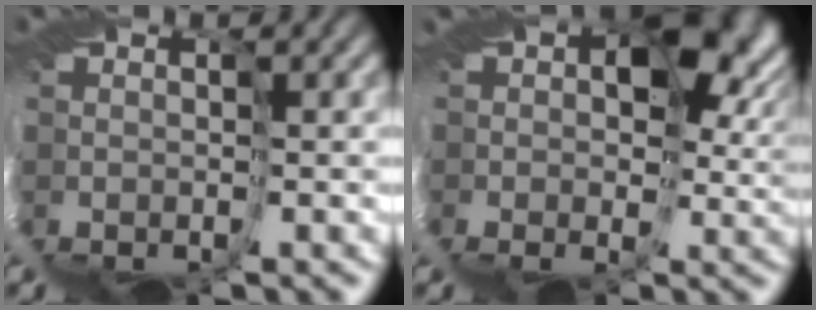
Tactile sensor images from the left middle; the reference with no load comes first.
{"total": 8.1, "force": [3.2, 3.7, 6.4], "torque": [-0.100, -0.002, 0.070]}